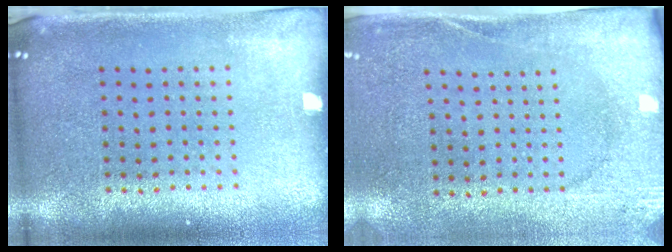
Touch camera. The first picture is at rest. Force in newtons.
{"total": 2.7, "press": 2.2, "slide": 1.7}